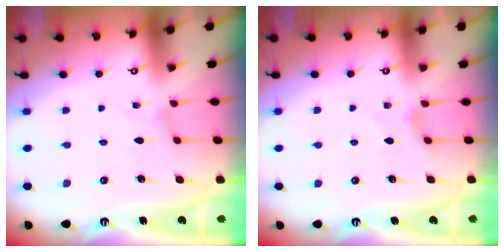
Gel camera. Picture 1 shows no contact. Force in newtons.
{"total": 2.7, "press": 2.6, "slide": 0.5}